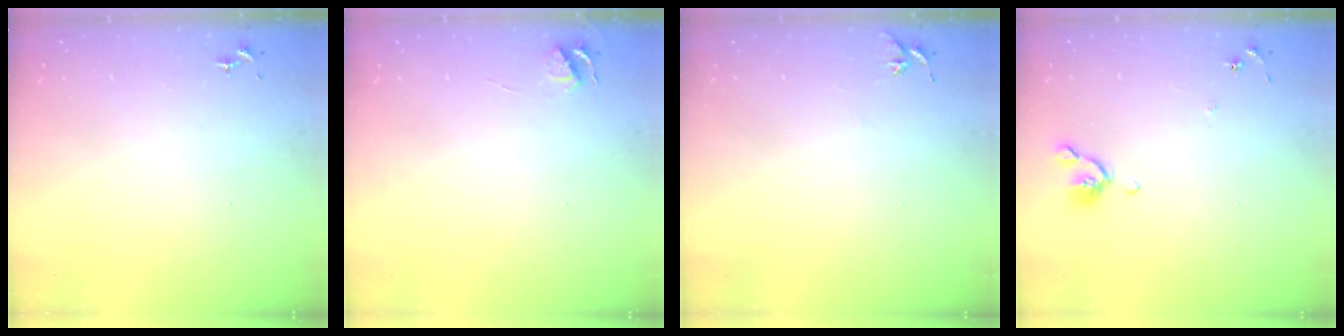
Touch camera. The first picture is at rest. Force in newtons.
{"total": 3.9, "press": 3.8, "slide": 0.5}
{"total": 4.9, "press": 4.8, "slide": 0.5}
{"total": 5.4, "press": 5.3, "slide": 1.1}